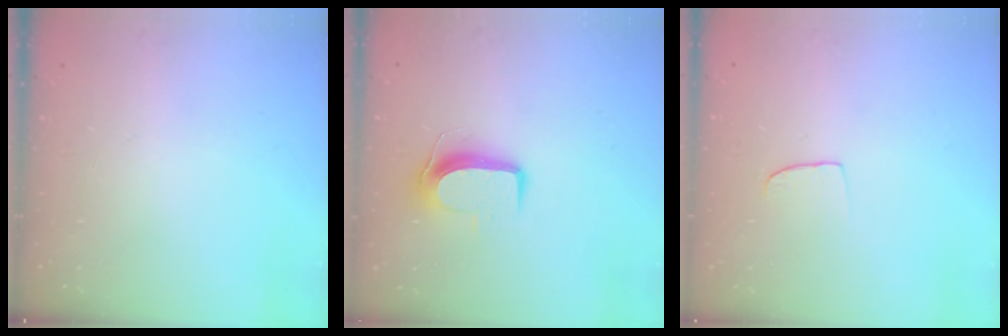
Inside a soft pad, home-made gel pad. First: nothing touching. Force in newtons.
{"total": 9.1, "press": 9.0, "slide": 1.1}
{"total": 5.5, "press": 5.4, "slide": 0.5}